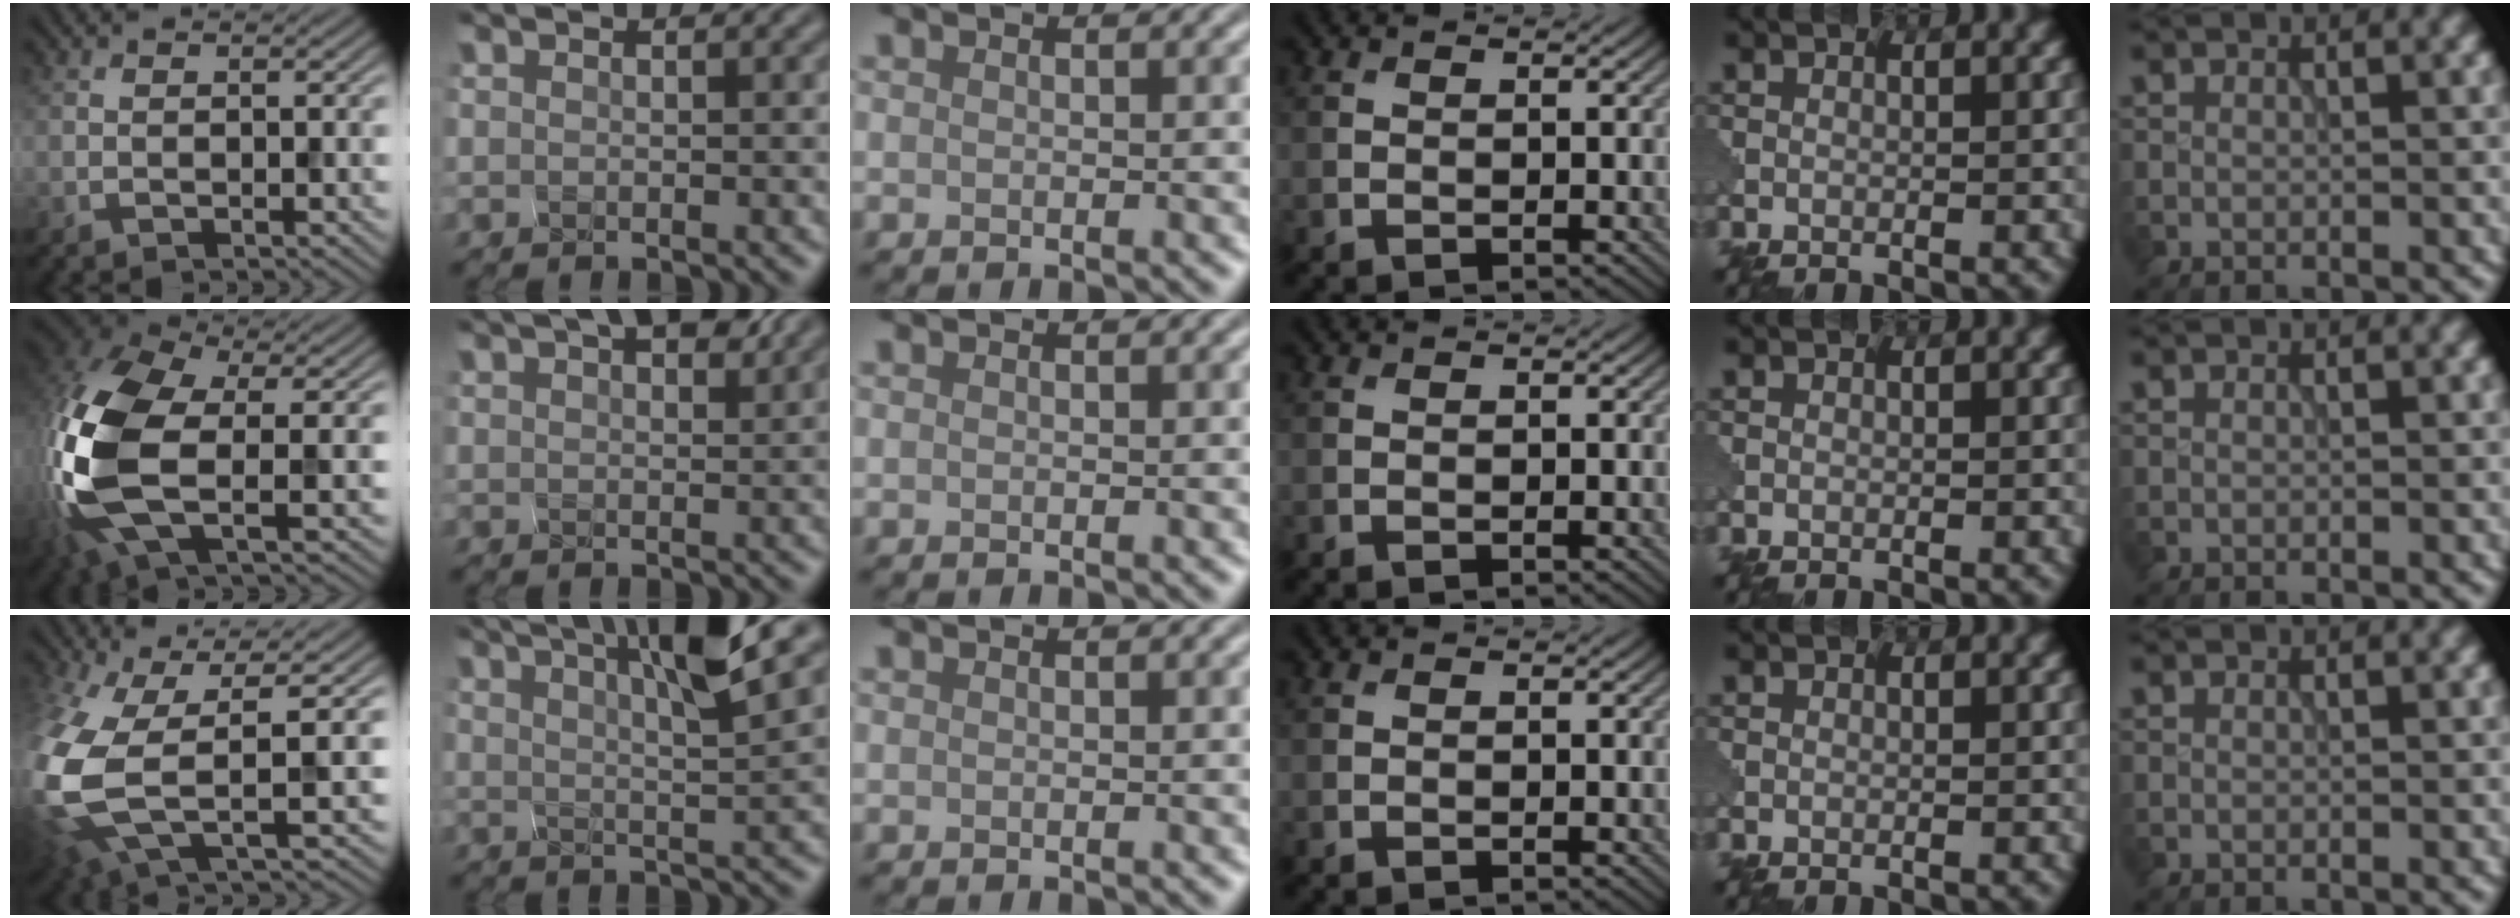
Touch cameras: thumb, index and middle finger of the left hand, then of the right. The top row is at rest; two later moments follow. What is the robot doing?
{"motion": "squeeze", "object": "clothespin"}